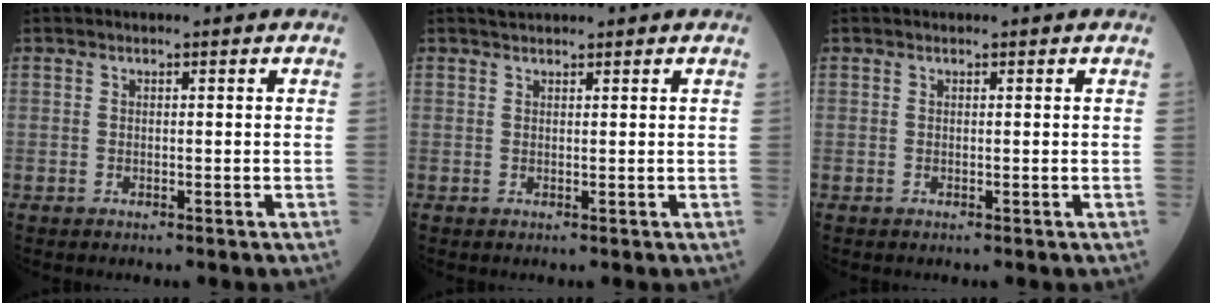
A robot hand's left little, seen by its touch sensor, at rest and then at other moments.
{"total": 1.3, "force": [1.3, 0.2, 0.3], "torque": [-0.011, 0.015, 0.025]}
{"total": 0.0}